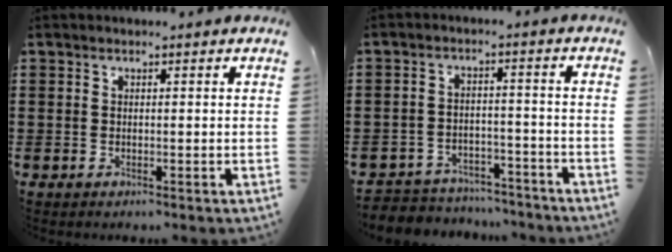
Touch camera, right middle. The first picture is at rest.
{"total": 4.4, "force": [-4.2, 1.0, -0.2], "torque": [-0.010, 0.004, -0.094]}